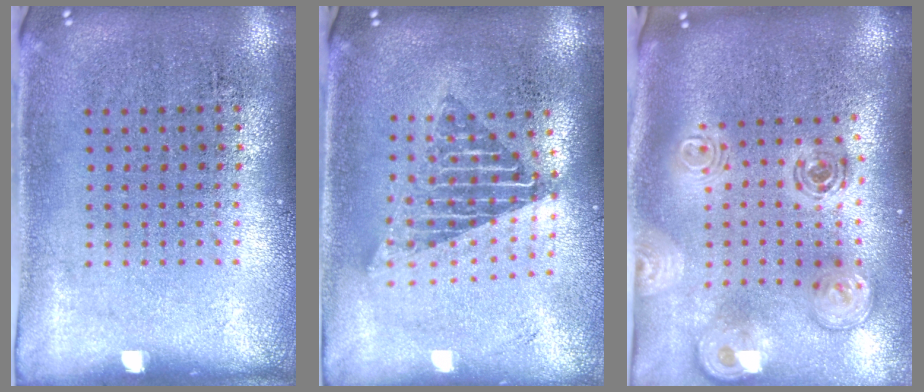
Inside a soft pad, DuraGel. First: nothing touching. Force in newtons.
{"total": 1.8, "press": 1.4, "slide": 1.0}
{"total": 2.3, "press": 1.8, "slide": 1.5}